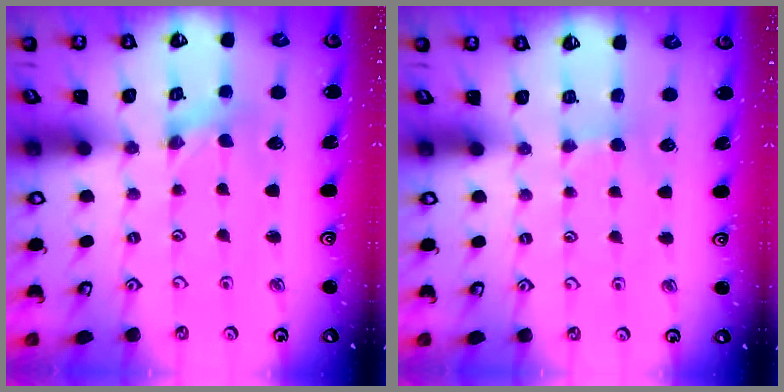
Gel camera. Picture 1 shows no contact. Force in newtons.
{"total": 2.7, "press": 2.6, "slide": 0.4}